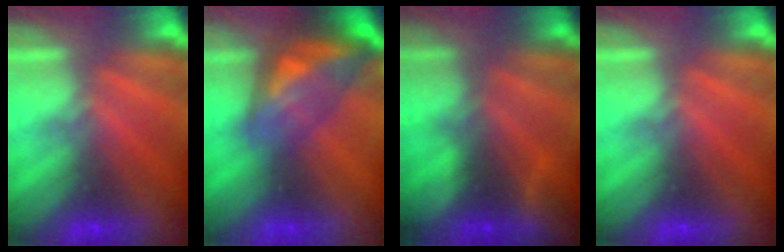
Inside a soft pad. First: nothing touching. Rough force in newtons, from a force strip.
{"total": 9.1}
{"total": 6.3}
{"total": 0.0}